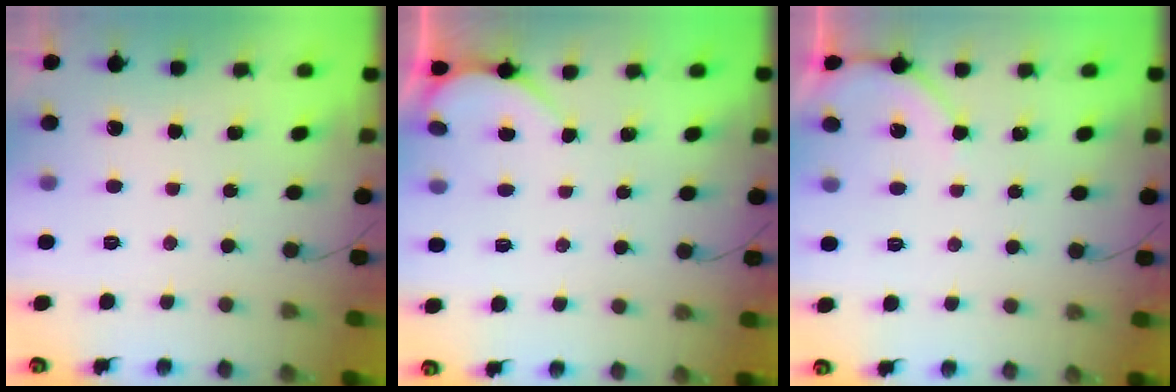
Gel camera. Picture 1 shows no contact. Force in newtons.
{"total": 1.9, "press": 1.9, "slide": 0.1}
{"total": 4.0, "press": 3.9, "slide": 0.7}